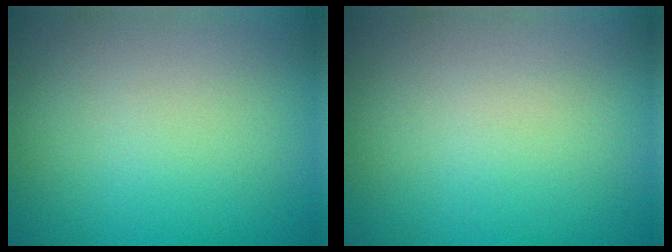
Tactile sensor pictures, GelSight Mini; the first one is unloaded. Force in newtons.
{"total": 0.0}